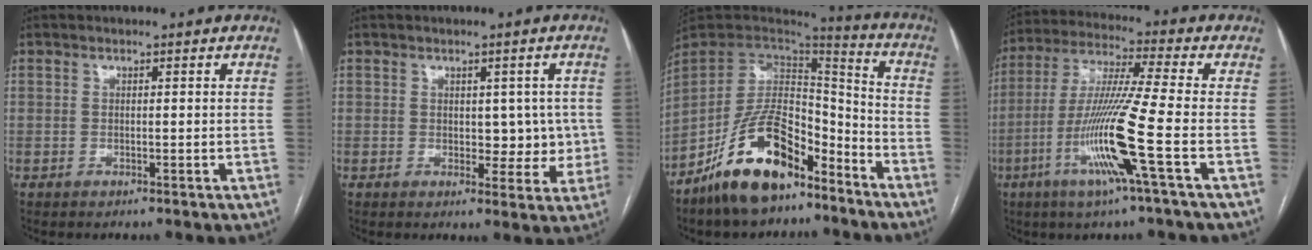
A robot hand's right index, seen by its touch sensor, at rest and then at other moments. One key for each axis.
{"total": 4.8, "fx": 0.2, "fy": 3.3, "fz": 3.5, "tx": -0.025, "ty": 0.010, "tz": 0.009}
{"total": 16.8, "fx": -10.9, "fy": 6.9, "fz": 10.7, "tx": -0.201, "ty": 0.018, "tz": -0.196}
{"total": 14.4, "fx": -4.9, "fy": -1.8, "fz": 13.4, "tx": -0.271, "ty": -0.020, "tz": -0.101}